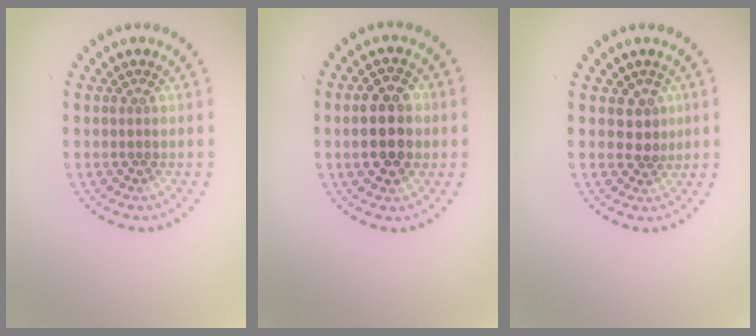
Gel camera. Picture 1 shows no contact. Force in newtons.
{"total": 4.9, "press": 4.8, "slide": 0.3}
{"total": 1.8, "press": 1.6, "slide": 0.9}